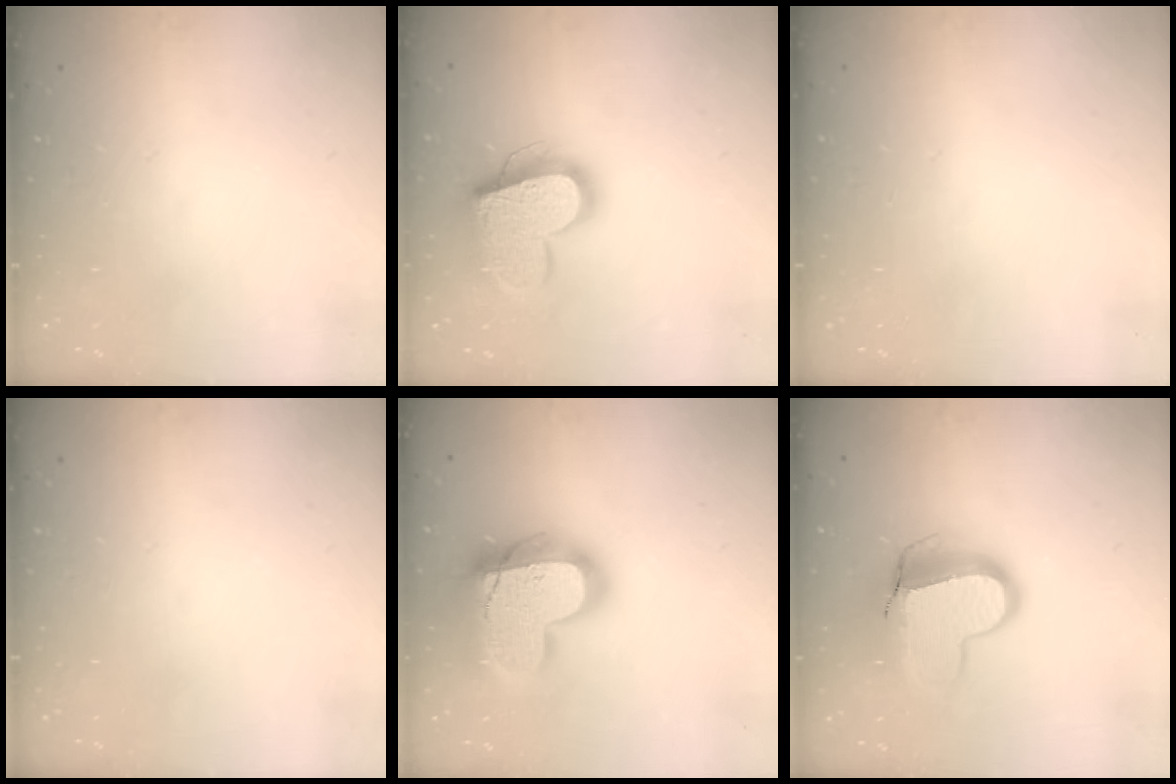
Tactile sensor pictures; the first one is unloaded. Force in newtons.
{"total": 19.3, "press": 19.2, "slide": 1.5}
{"total": 0.6, "press": 0.6, "slide": 0.2}
{"total": 0.0}
{"total": 23.3, "press": 23.2, "slide": 1.9}
{"total": 12.7, "press": 12.6, "slide": 1.1}